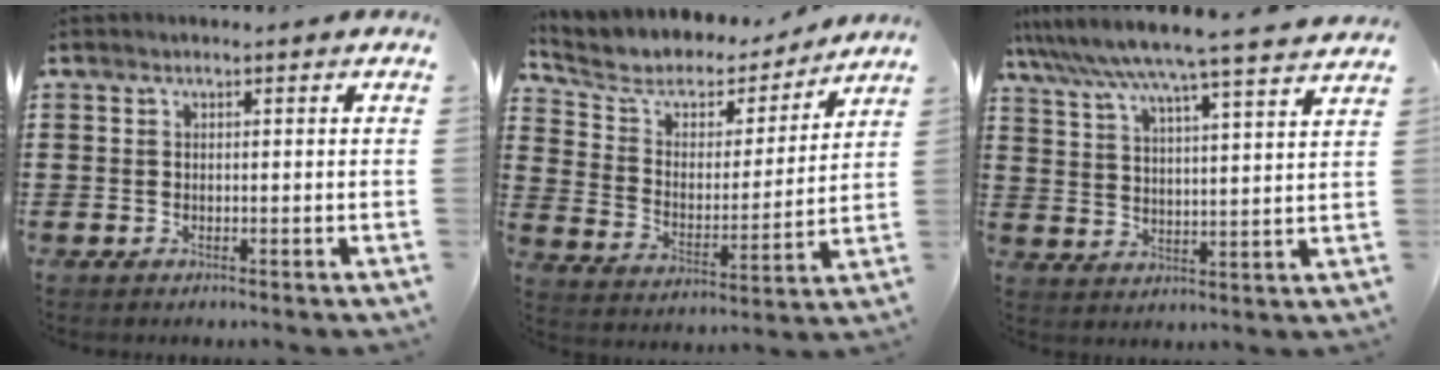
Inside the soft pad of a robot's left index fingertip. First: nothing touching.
{"total": 6.0, "force": [4.5, 3.3, 2.2], "torque": [-0.076, -0.027, 0.072]}
{"total": 6.6, "force": [6.0, -1.0, 2.6], "torque": [-0.075, -0.046, 0.097]}